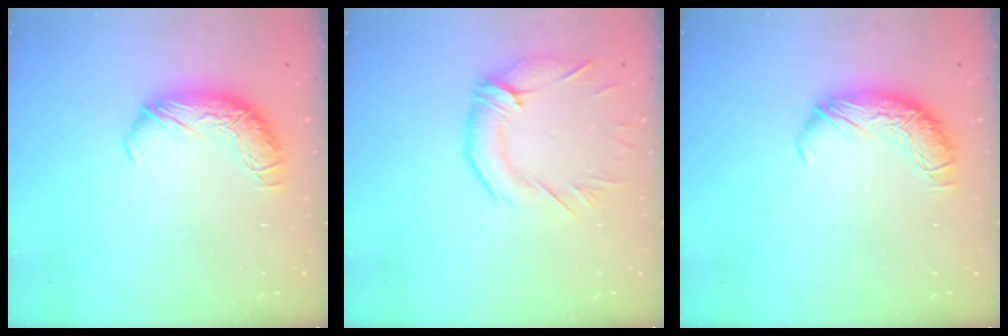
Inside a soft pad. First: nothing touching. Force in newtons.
{"total": 2.9, "press": 2.5, "slide": 1.5}
{"total": 0.0}